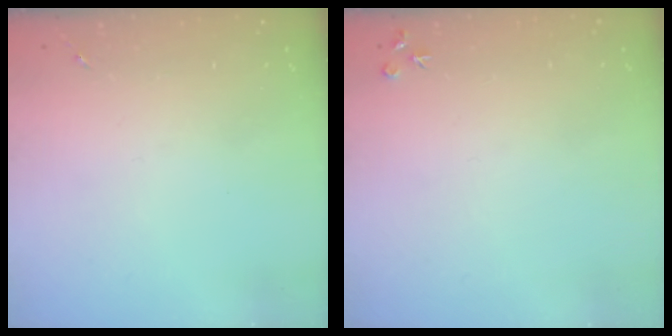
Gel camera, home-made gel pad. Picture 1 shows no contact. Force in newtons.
{"total": 3.5, "press": 3.5, "slide": 0.4}